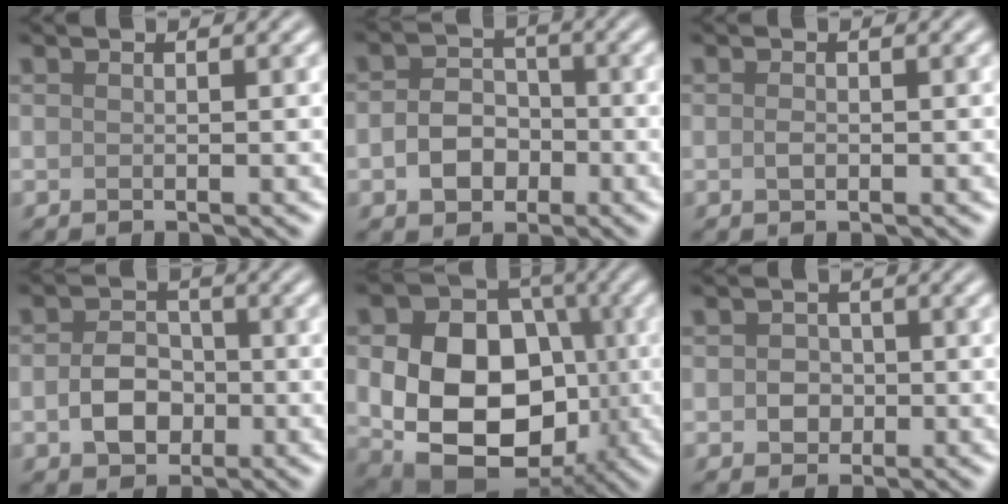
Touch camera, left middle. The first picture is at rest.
{"total": 3.8, "force": [-1.1, 3.0, 2.0], "torque": [-0.033, 0.001, -0.023]}
{"total": 0.8, "force": [-0.1, 0.5, 0.6], "torque": [-0.013, -0.002, -0.002]}
{"total": 3.8, "force": [-0.9, 2.9, 2.2], "torque": [-0.040, 0.001, -0.021]}
{"total": 13.7, "force": [-1.3, 10.2, 9.0], "torque": [-0.132, -0.022, -0.017]}
{"total": 2.1, "force": [-0.2, 1.8, 0.9], "torque": [-0.012, -0.002, -0.007]}